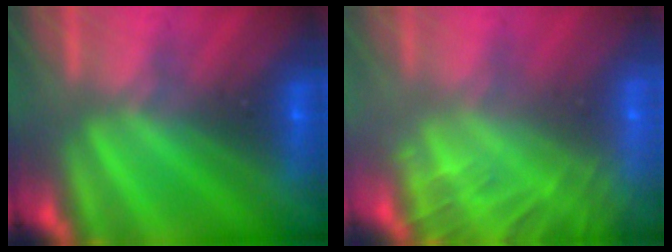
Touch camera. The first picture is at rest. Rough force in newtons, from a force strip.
{"total": 6.0}